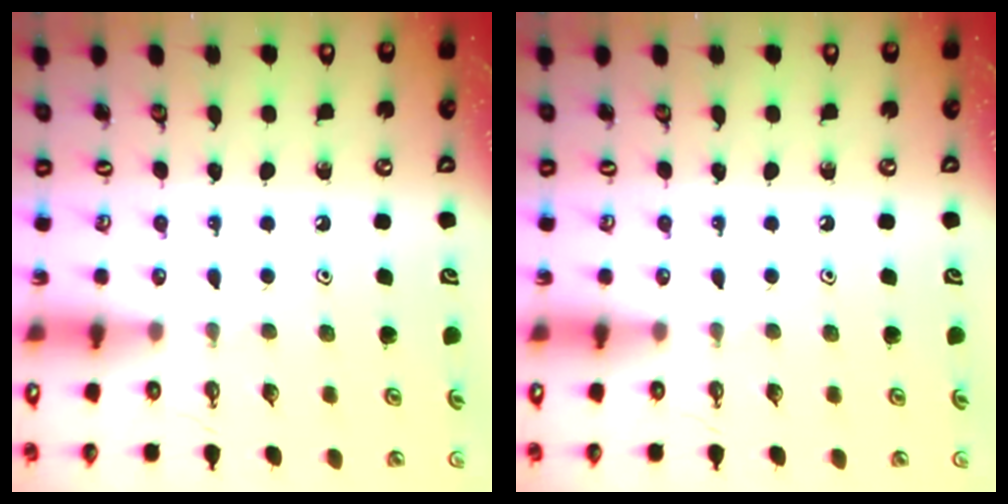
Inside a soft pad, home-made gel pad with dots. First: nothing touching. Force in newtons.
{"total": 0.0}